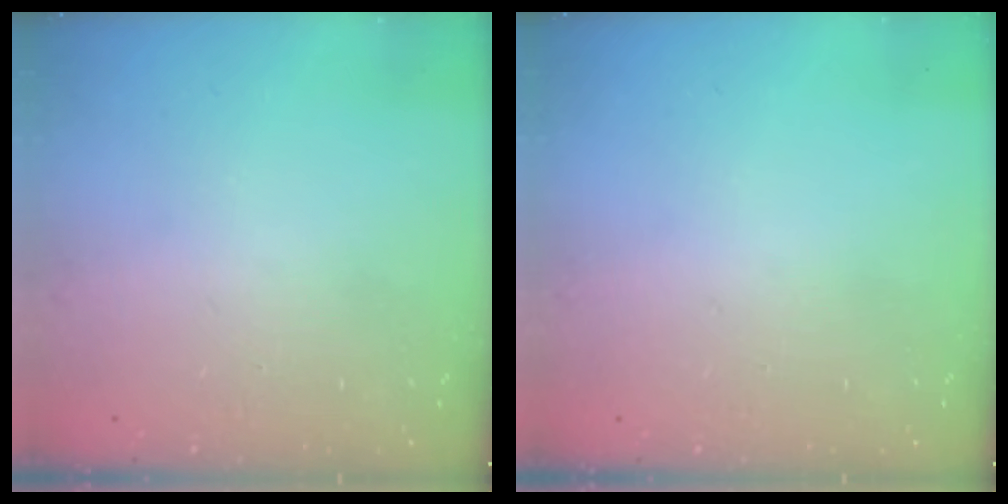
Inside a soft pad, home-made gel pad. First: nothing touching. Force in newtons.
{"total": 0.0}